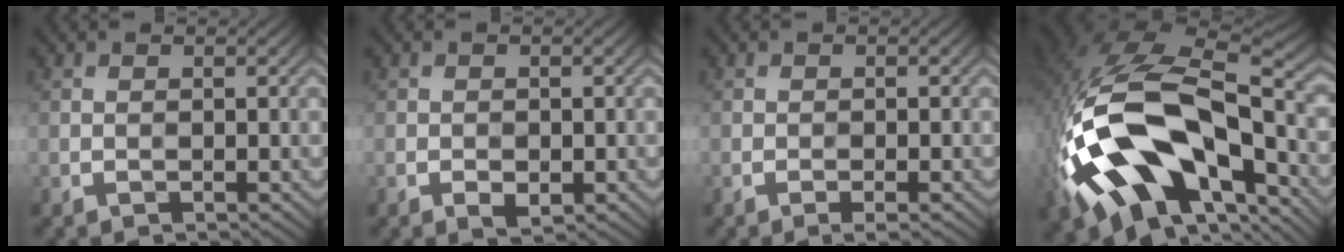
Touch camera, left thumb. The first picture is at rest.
{"total": 1.8, "force": [-0.9, 1.0, 1.1], "torque": [-0.018, -0.004, -0.011]}
{"total": 1.5, "force": [-0.9, 0.2, 1.1], "torque": [-0.019, 0.003, -0.016]}
{"total": 20.5, "force": [-6.1, 11.6, 15.8], "torque": [-0.360, -0.027, -0.078]}